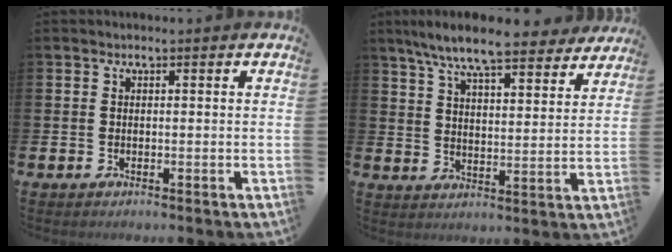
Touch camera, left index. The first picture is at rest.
{"total": 9.0, "force": [8.3, 1.1, 3.4], "torque": [-0.090, -0.043, 0.149]}